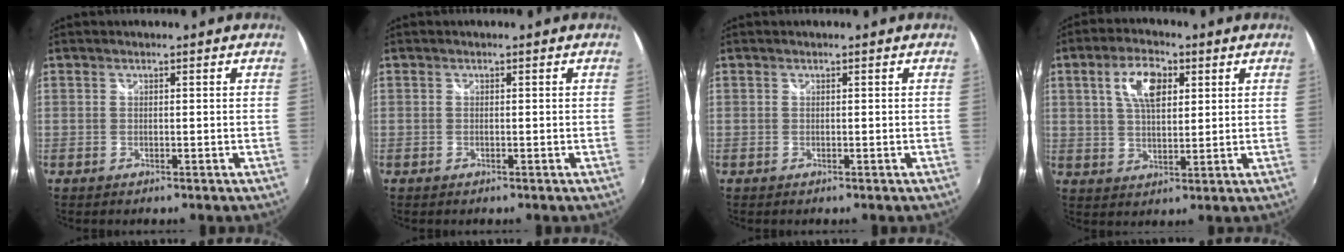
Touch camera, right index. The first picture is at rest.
{"total": 0.0}
{"total": 0.0}
{"total": 8.3, "force": [3.0, 4.1, 6.6], "torque": [-0.120, 0.018, 0.053]}